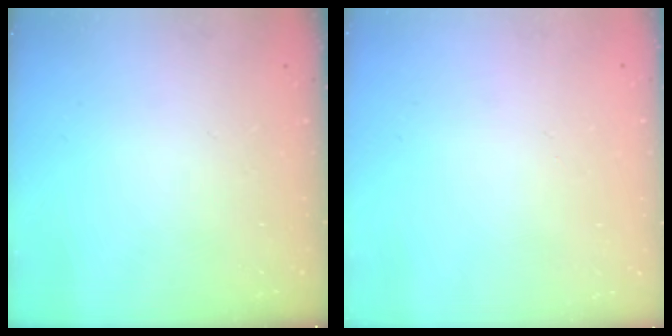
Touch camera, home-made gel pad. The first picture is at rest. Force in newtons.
{"total": 2.0, "press": 2.0, "slide": 0.1}